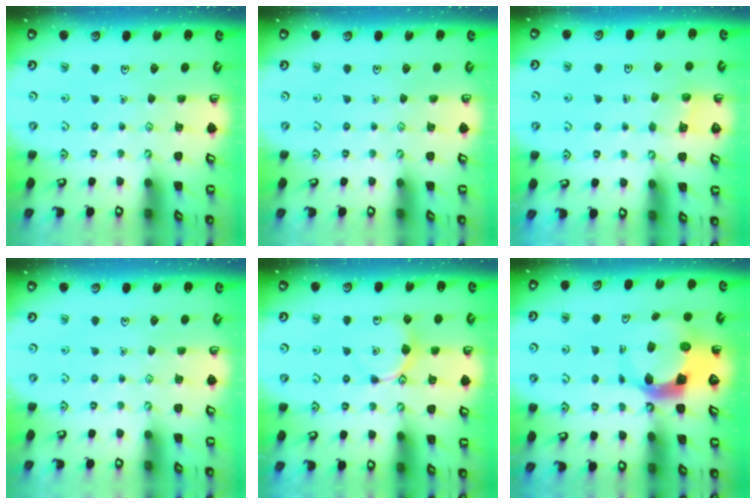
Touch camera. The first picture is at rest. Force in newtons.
{"total": 0.0}
{"total": 3.8, "press": 3.7, "slide": 0.3}
{"total": 0.0}
{"total": 7.0, "press": 6.9, "slide": 0.8}
{"total": 6.5, "press": 6.4, "slide": 1.0}